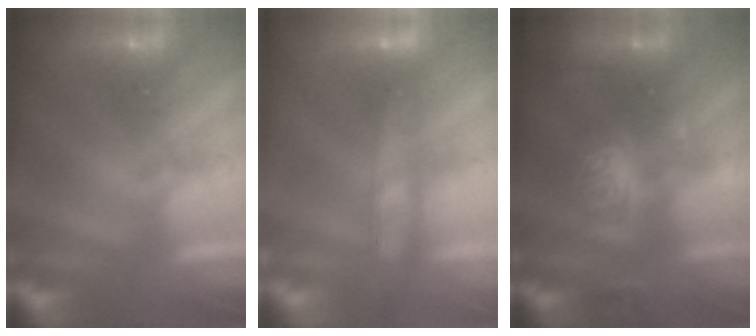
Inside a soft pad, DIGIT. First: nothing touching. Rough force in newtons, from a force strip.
{"total": 5.8}
{"total": 2.4}